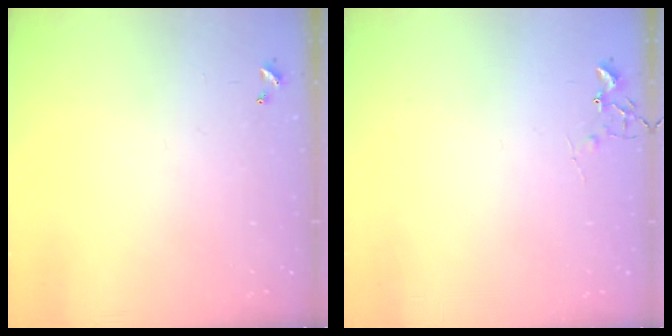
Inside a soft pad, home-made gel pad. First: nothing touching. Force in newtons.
{"total": 5.4, "press": 5.3, "slide": 0.8}